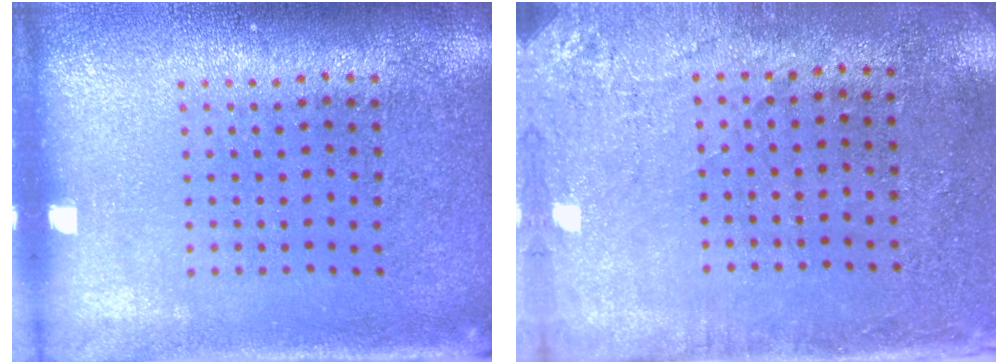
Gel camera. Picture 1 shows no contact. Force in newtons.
{"total": 2.8, "press": 2.2, "slide": 1.6}